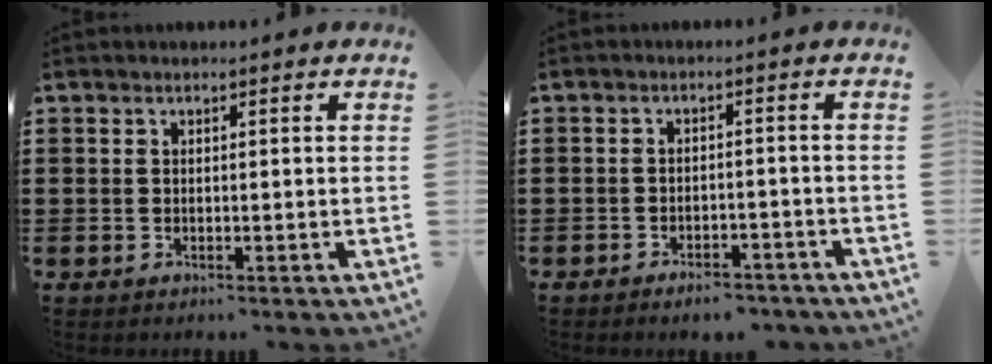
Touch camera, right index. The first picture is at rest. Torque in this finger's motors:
{"motor_torque": [-0.05, 0.14, 0.30, 0.05]}